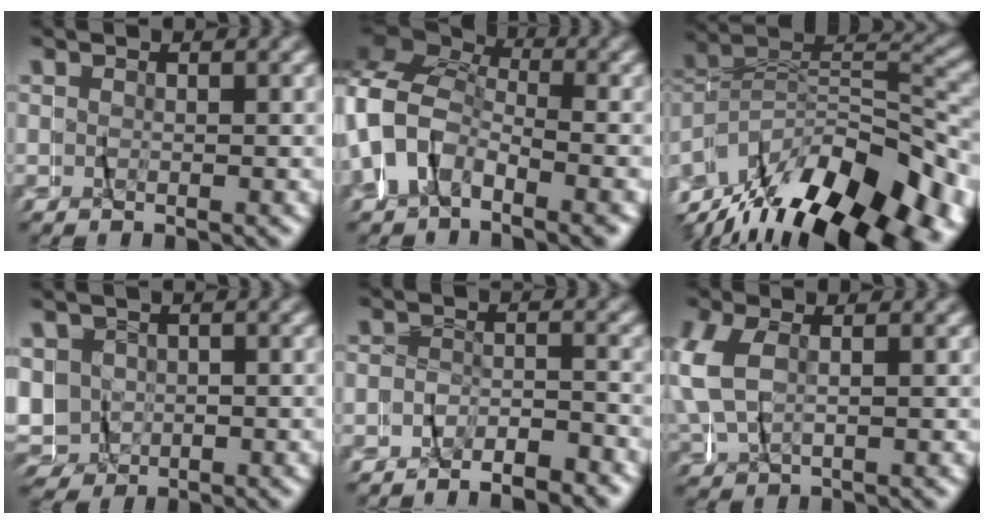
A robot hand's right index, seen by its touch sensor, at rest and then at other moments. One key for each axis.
{"total": 10.9, "fx": -0.7, "fy": 9.3, "fz": 5.5, "tx": -0.150, "ty": -0.014, "tz": -0.029}
{"total": 15.7, "fx": -8.3, "fy": 8.4, "fz": 10.4, "tx": -0.182, "ty": -0.021, "tz": -0.122}
{"total": 8.0, "fx": -1.3, "fy": 7.5, "fz": 2.3, "tx": -0.090, "ty": -0.027, "tz": -0.021}
{"total": 4.1, "fx": -3.9, "fy": 1.2, "fz": 0.0, "tx": 0.008, "ty": 0.008, "tz": -0.080}
{"total": 4.0, "fx": 0.1, "fy": 3.0, "fz": 2.7, "tx": -0.094, "ty": -0.005, "tz": 0.004}